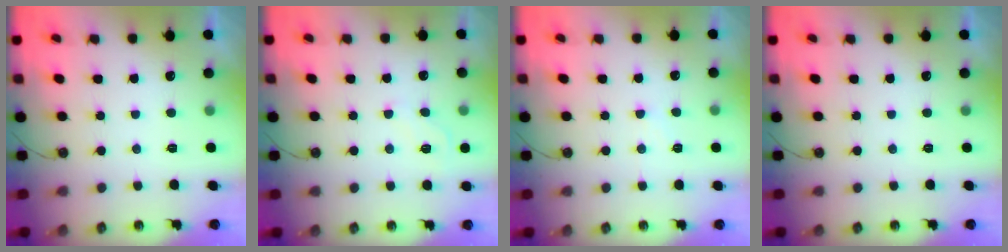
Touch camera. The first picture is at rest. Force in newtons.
{"total": 3.8, "press": 3.8, "slide": 0.6}
{"total": 6.0, "press": 6.0, "slide": 0.9}
{"total": 0.0}